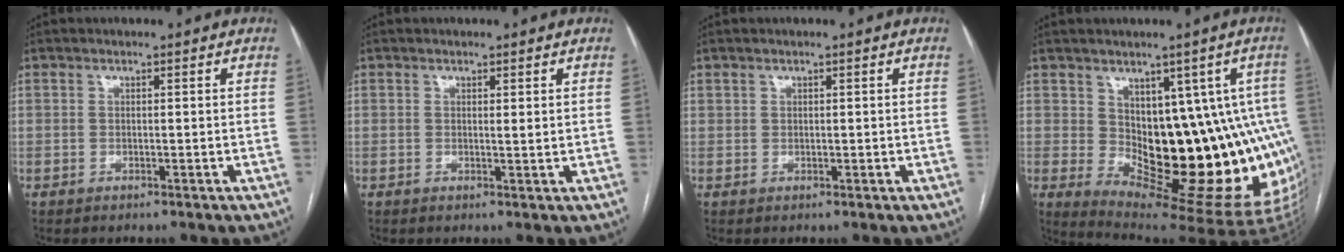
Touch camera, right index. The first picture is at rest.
{"total": 1.0, "force": [0.5, 0.1, 0.8], "torque": [-0.013, -0.004, 0.009]}
{"total": 0.8, "force": [0.6, 0.6, 0.2], "torque": [0.005, 0.000, 0.009]}
{"total": 17.2, "force": [0.3, 6.8, 15.8], "torque": [-0.148, 0.012, 0.027]}